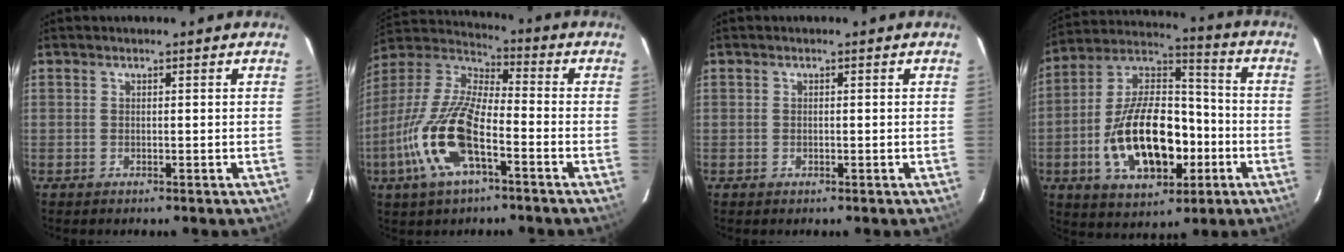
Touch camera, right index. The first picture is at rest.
{"total": 17.5, "force": [-7.2, 5.9, 14.8], "torque": [-0.314, -0.015, -0.148]}
{"total": 0.5, "force": [-0.1, 0.5, 0.1], "torque": [0.000, -0.001, -0.002]}
{"total": 20.8, "force": [-5.8, 11.3, 16.5], "torque": [-0.318, 0.017, -0.086]}